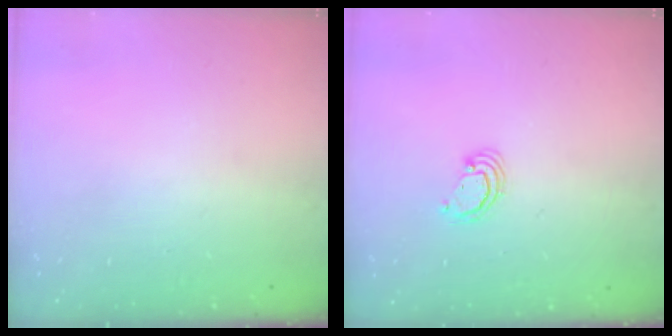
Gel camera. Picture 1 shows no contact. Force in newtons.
{"total": 2.5, "press": 2.5, "slide": 0.2}